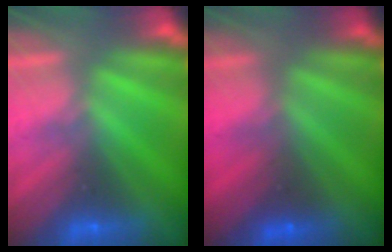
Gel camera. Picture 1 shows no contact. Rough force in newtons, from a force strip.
{"total": 1.6}